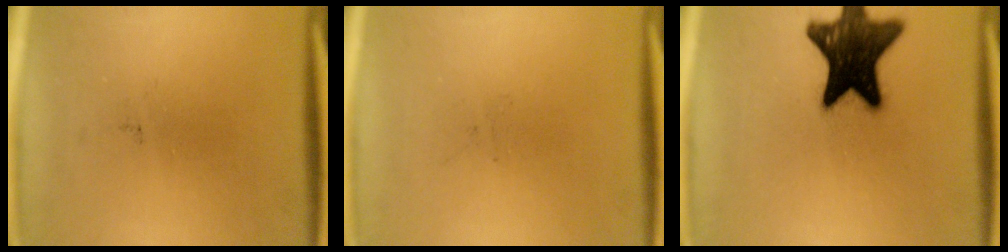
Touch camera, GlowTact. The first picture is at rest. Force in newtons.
{"total": 0.0}
{"total": 18.2}